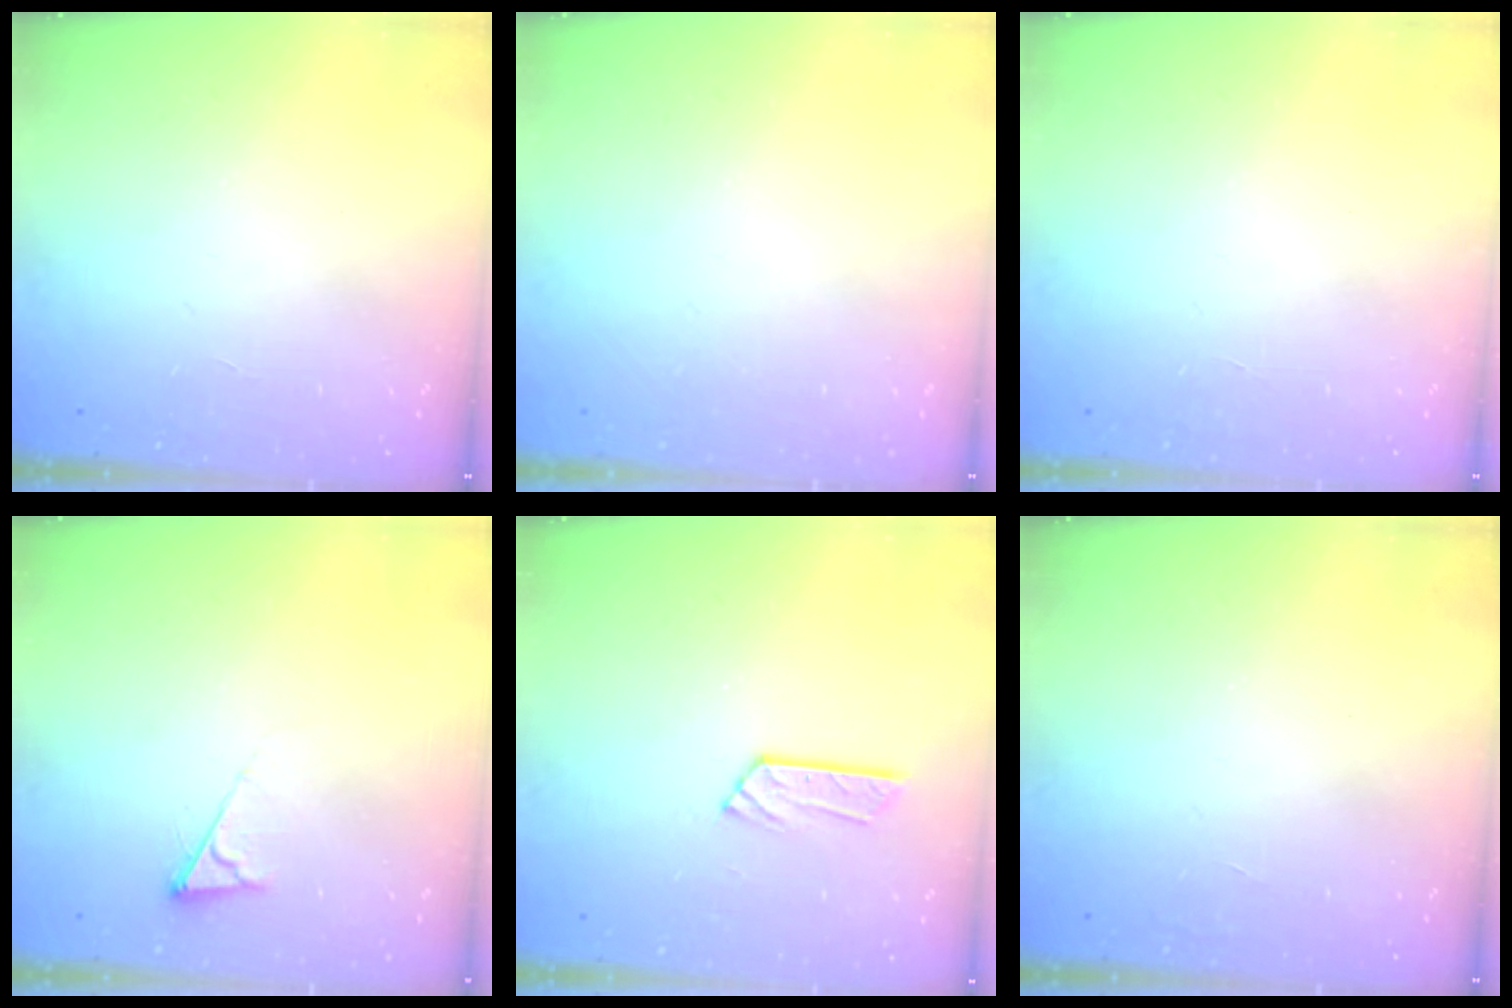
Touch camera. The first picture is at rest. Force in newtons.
{"total": 0.0}
{"total": 0.0}
{"total": 4.2, "press": 4.2, "slide": 0.4}
{"total": 4.6, "press": 4.6, "slide": 0.5}
{"total": 0.0}